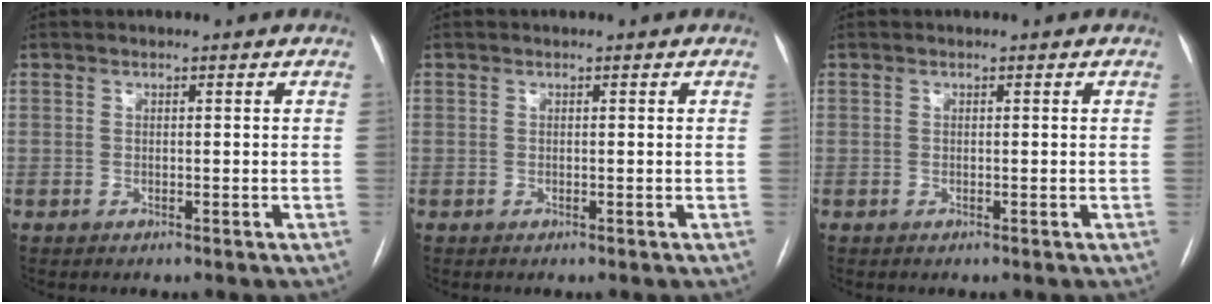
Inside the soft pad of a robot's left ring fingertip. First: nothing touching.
{"total": 0.0}
{"total": 0.0}